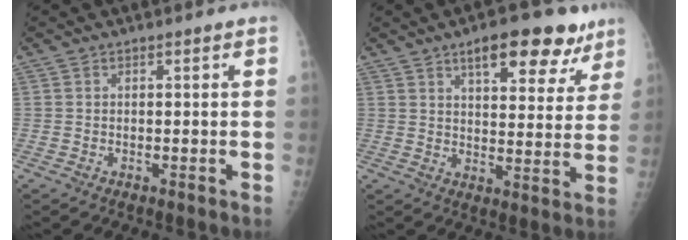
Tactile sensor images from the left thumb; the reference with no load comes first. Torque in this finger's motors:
{"motor_torque": [0.33, 0.10, 0.39, -0.13, 0.07]}